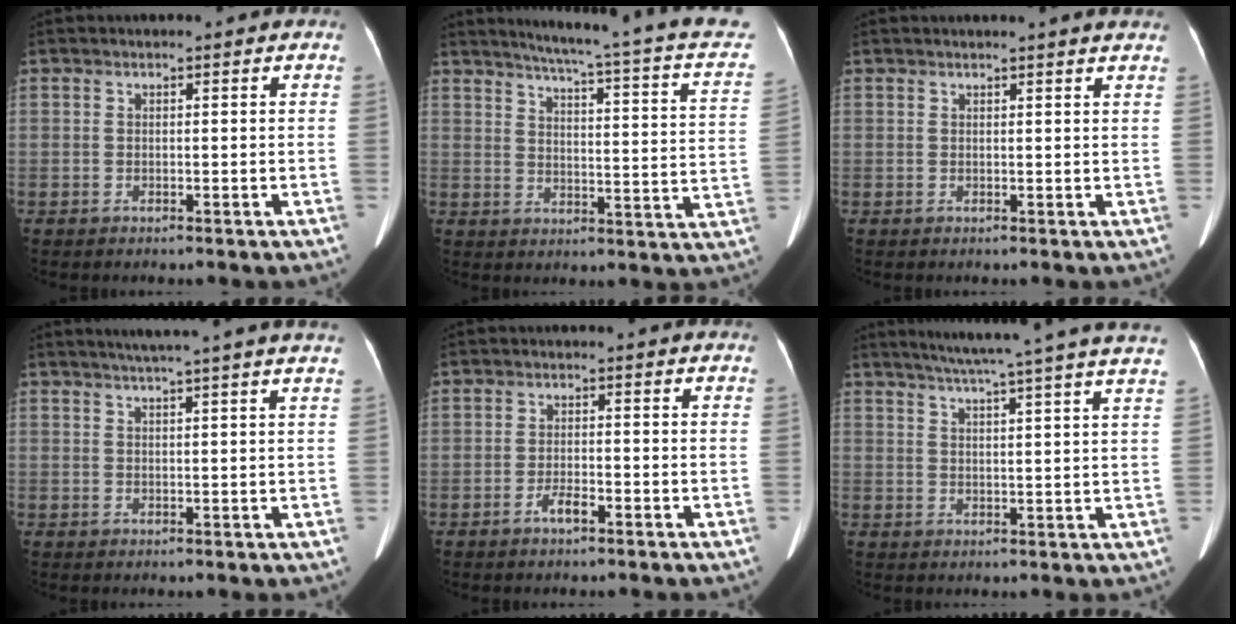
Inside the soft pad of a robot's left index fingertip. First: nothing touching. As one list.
[{"total": 20.4, "force": [16.8, 0.6, 11.5], "torque": [-0.162, -0.050, 0.184]}, {"total": 4.4, "force": [4.0, -0.3, 1.8], "torque": [-0.024, 0.007, 0.032]}, {"total": 9.1, "force": [7.6, -1.0, 4.8], "torque": [-0.067, 0.024, 0.084]}, {"total": 2.4, "force": [-1.8, 0.5, 1.6], "torque": [-0.033, -0.003, -0.032]}, {"total": 18.7, "force": [16.2, -1.5, 9.2], "torque": [-0.147, -0.014, 0.201]}]